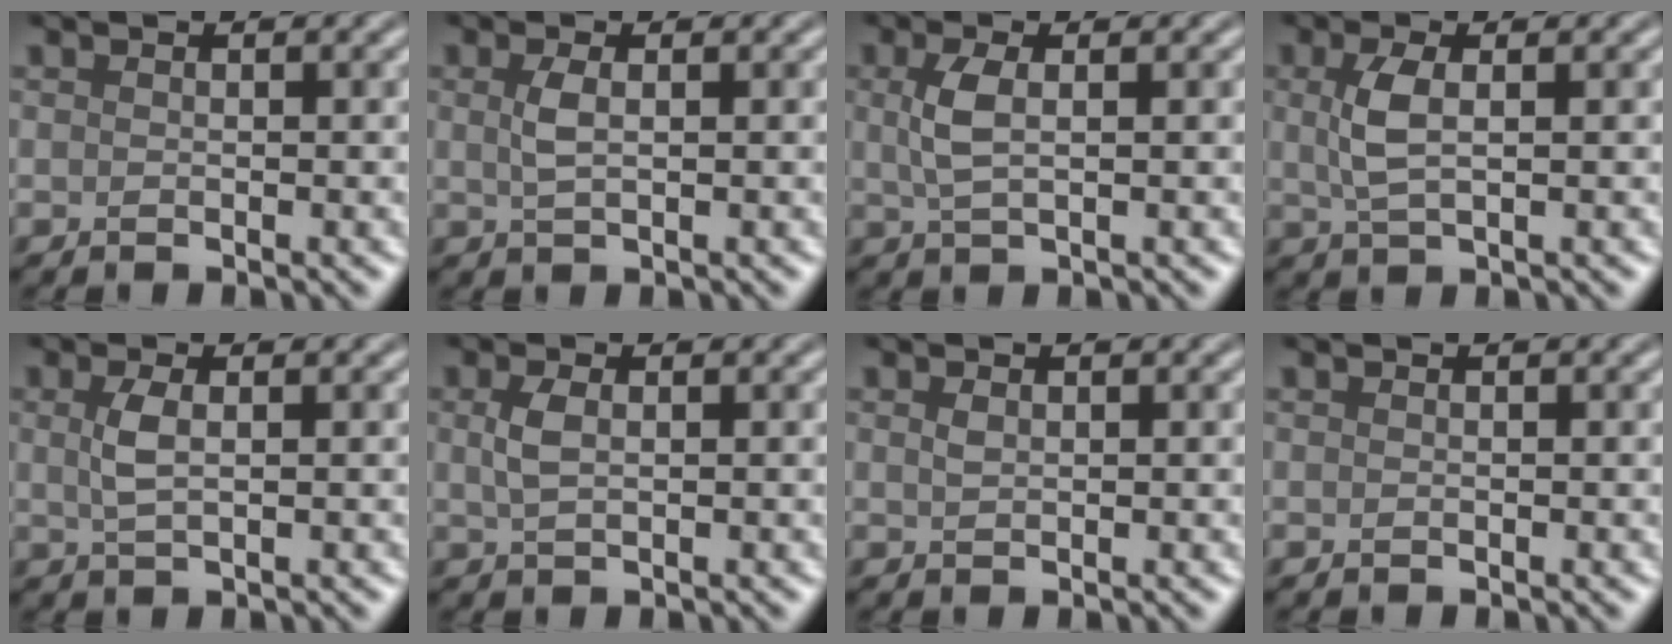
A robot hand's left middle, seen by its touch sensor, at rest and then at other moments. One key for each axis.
{"total": 1.5, "fx": 0.4, "fy": 0.6, "fz": 1.4, "tx": -0.033, "ty": 0.001, "tz": 0.008}
{"total": 2.5, "fx": 0.5, "fy": 1.0, "fz": 2.2, "tx": -0.052, "ty": 0.002, "tz": 0.011}
{"total": 2.8, "fx": 0.5, "fy": 1.1, "fz": 2.5, "tx": -0.060, "ty": 0.001, "tz": 0.011}
{"total": 2.0, "fx": 0.4, "fy": 0.8, "fz": 1.8, "tx": -0.042, "ty": 0.002, "tz": 0.009}
{"total": 1.8, "fx": 0.4, "fy": 0.9, "fz": 1.5, "tx": -0.037, "ty": 0.000, "tz": 0.009}
{"total": 0.7, "fx": 0.3, "fy": 0.4, "fz": 0.4, "tx": -0.013, "ty": 0.000, "tz": 0.008}
{"total": 0.0}